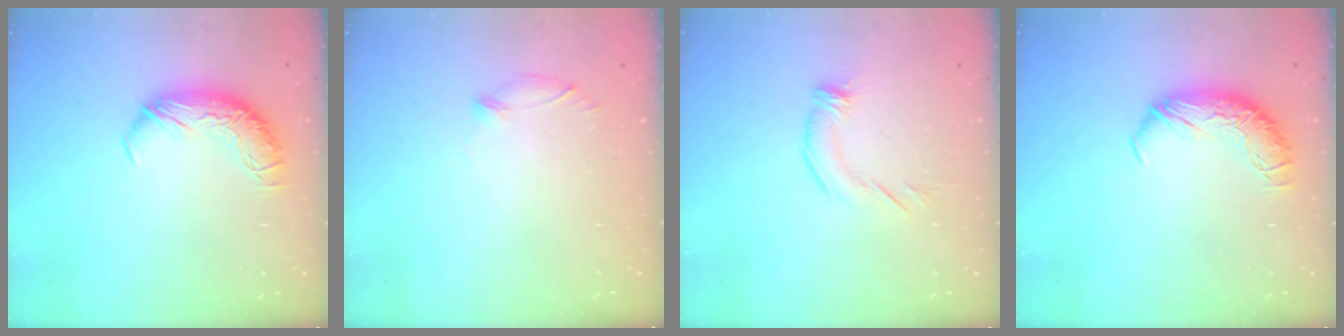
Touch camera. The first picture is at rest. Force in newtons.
{"total": 5.9, "press": 5.7, "slide": 1.4}
{"total": 2.4, "press": 2.3, "slide": 0.9}
{"total": 0.0}